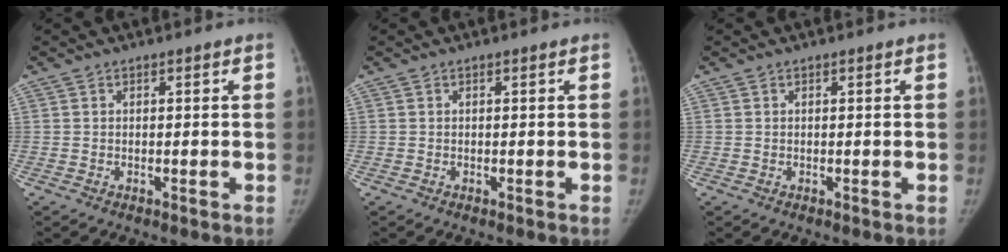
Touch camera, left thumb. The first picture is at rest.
{"total": 0.0}
{"total": 0.0}